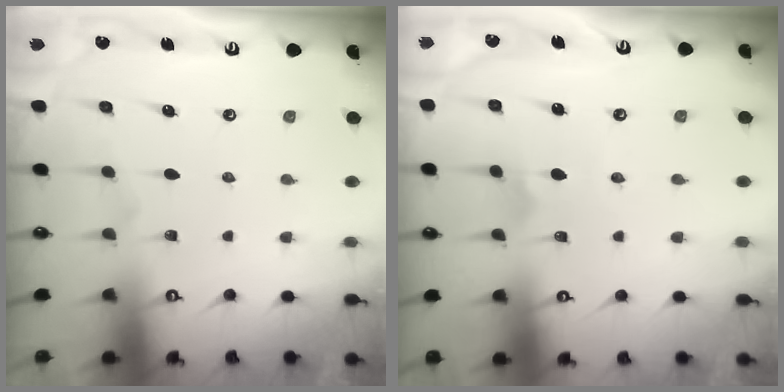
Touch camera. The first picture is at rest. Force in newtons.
{"total": 2.9, "press": 2.9, "slide": 0.4}